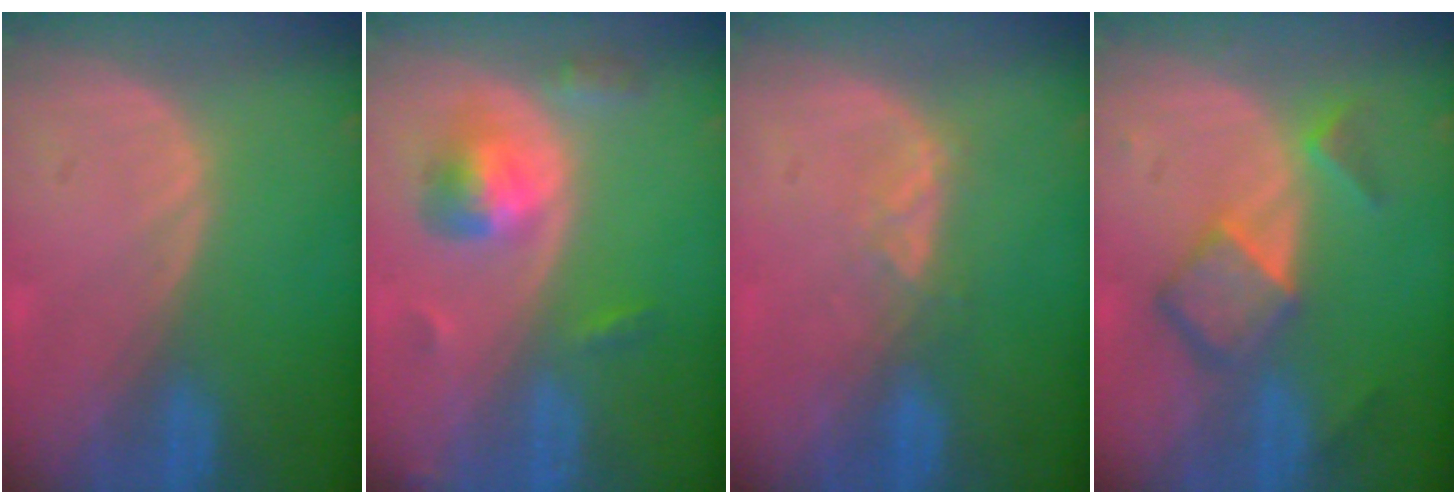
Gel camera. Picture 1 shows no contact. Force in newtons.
{"total": 5.6, "press": 5.3, "slide": 1.8}
{"total": 2.6, "press": 2.5, "slide": 0.8}
{"total": 6.8, "press": 5.9, "slide": 3.5}